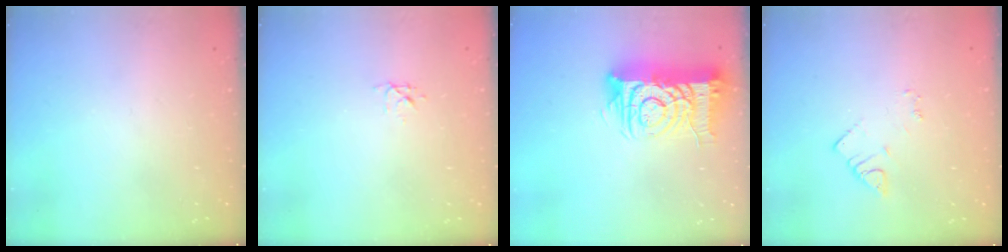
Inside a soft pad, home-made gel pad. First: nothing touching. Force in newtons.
{"total": 3.2, "press": 3.2, "slide": 0.3}
{"total": 14.6, "press": 14.5, "slide": 1.7}
{"total": 2.9, "press": 2.9, "slide": 0.3}